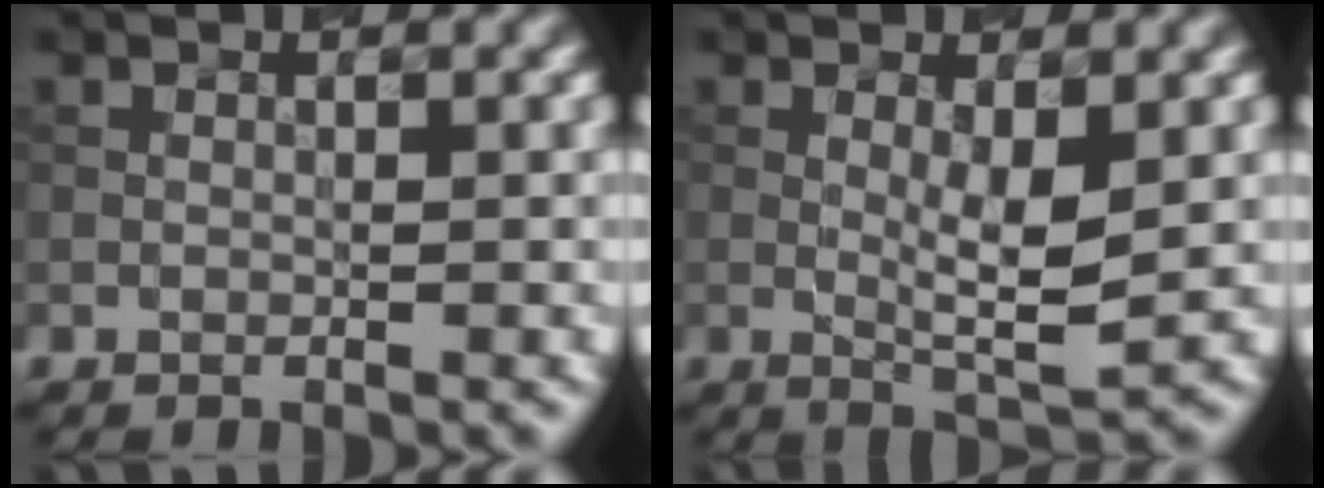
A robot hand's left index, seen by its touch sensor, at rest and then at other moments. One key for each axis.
{"total": 3.9, "fx": 0.3, "fy": 0.7, "fz": 3.8, "tx": -0.067, "ty": -0.010, "tz": 0.008}